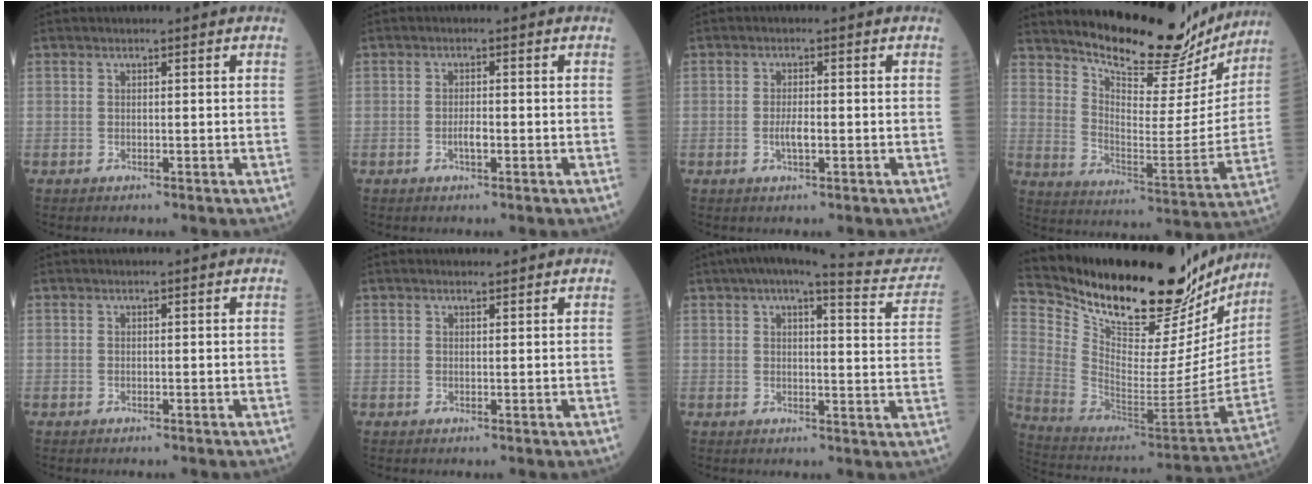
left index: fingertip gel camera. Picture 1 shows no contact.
{"total": 1.6, "force": [-0.5, 0.4, 1.4], "torque": [-0.029, 0.001, -0.009]}
{"total": 2.0, "force": [-0.5, 0.5, 1.9], "torque": [-0.040, 0.000, -0.008]}
{"total": 20.2, "force": [18.2, 5.2, 7.3], "torque": [-0.109, -0.038, 0.254]}
{"total": 0.0}
{"total": 1.0, "force": [0.9, 0.2, 0.3], "torque": [-0.012, 0.005, 0.016]}
{"total": 15.4, "force": [13.5, 2.4, 6.9], "torque": [-0.083, 0.001, 0.148]}
{"total": 31.4, "force": [26.3, 8.8, 14.7], "torque": [-0.258, -0.052, 0.384]}